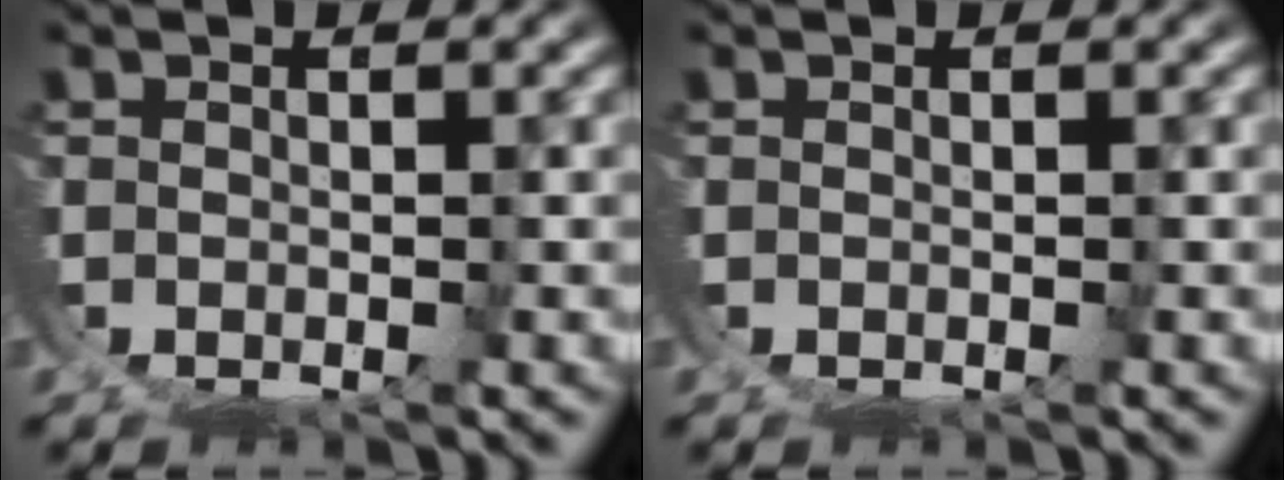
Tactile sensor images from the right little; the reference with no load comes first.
{"total": 0.0}